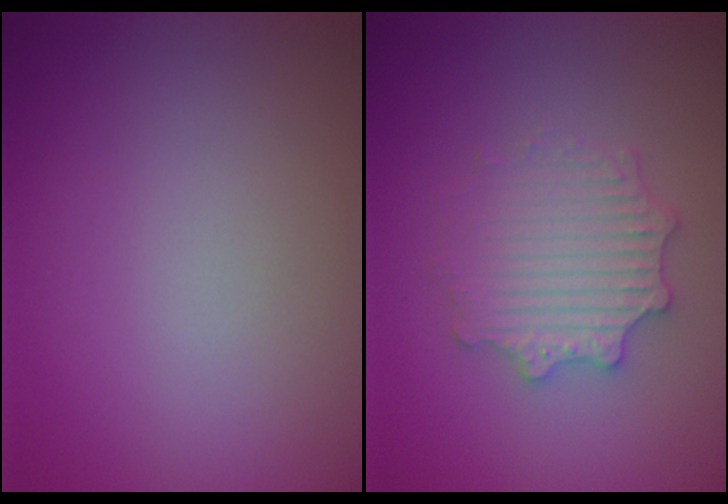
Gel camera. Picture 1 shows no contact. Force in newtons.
{"total": 3.6, "press": 3.5, "slide": 0.6}